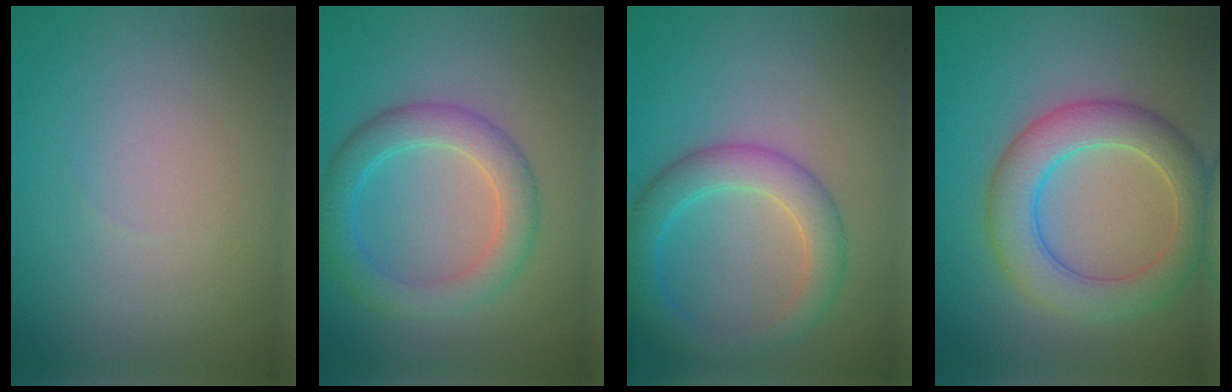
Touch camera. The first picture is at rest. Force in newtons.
{"total": 4.2, "press": 4.2, "slide": 0.1}
{"total": 4.2, "press": 4.2, "slide": 0.1}
{"total": 5.9, "press": 5.9, "slide": 0.2}